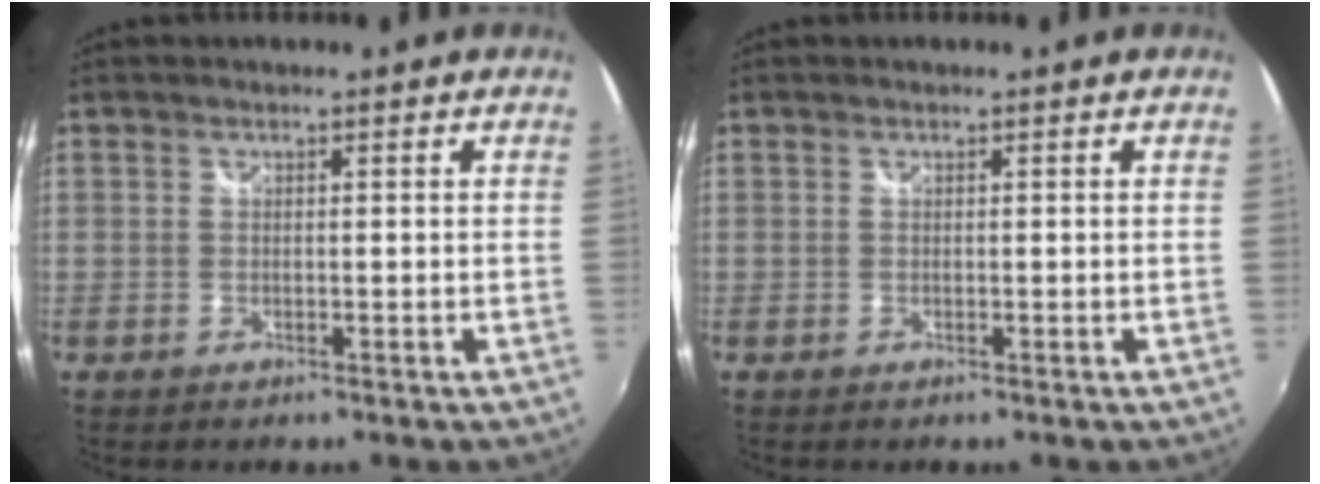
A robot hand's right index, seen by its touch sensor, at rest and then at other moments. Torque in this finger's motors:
{"motor_torque": [0.00, 0.00, 0.00, 0.00]}